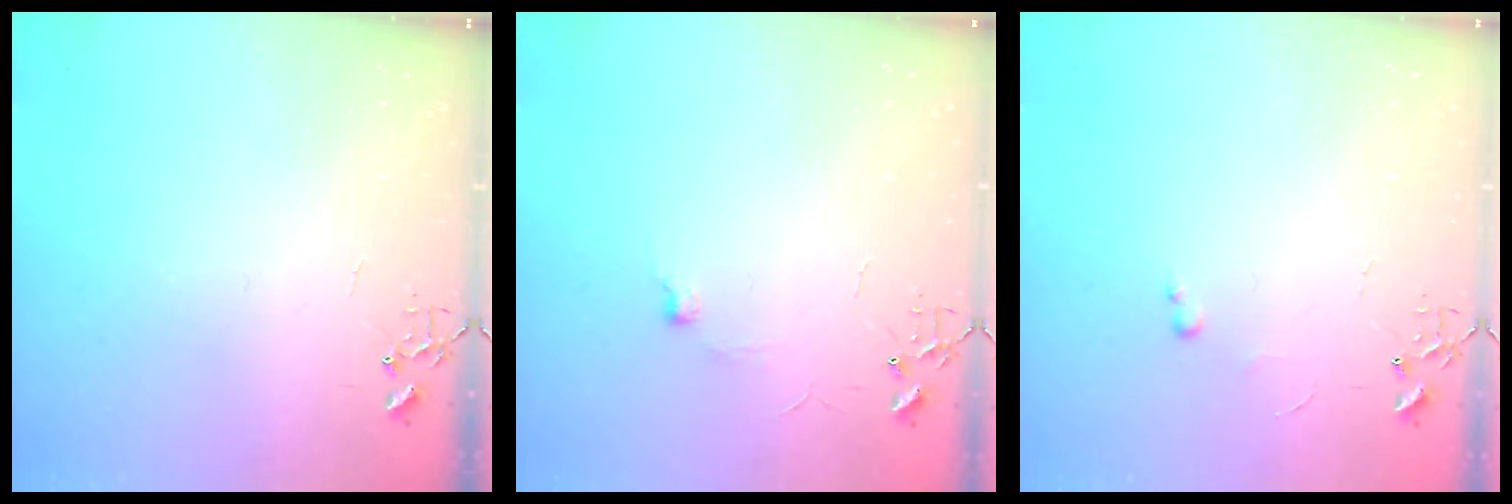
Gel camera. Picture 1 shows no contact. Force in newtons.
{"total": 5.6, "press": 5.6, "slide": 0.7}
{"total": 2.6, "press": 2.6, "slide": 0.4}